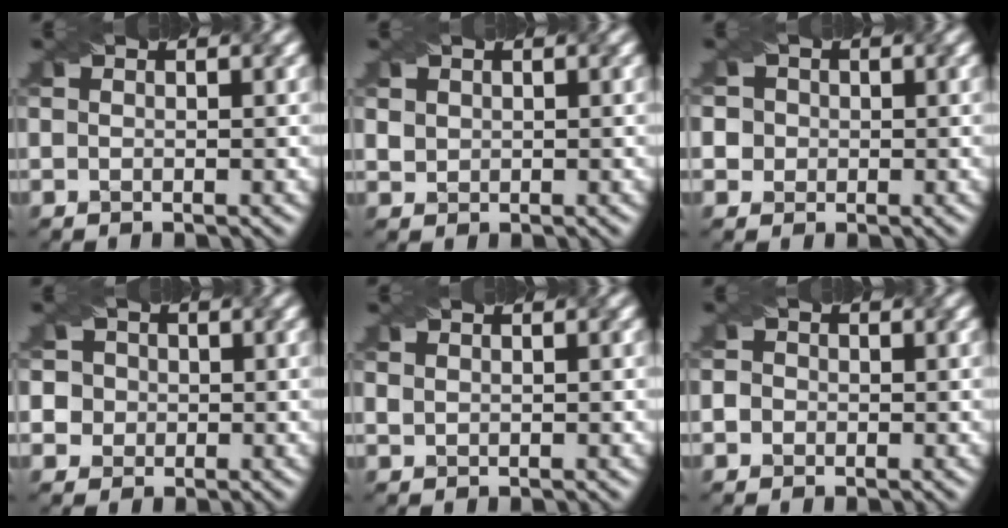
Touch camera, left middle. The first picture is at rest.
{"total": 1.5, "force": [0.9, 1.1, 0.5], "torque": [-0.025, 0.004, 0.032]}
{"total": 3.9, "force": [0.9, 3.6, 1.3], "torque": [-0.015, 0.030, -0.002]}
{"total": 5.1, "force": [0.9, 4.8, 1.5], "torque": [-0.025, 0.034, -0.005]}
{"total": 0.7, "force": [0.5, 0.3, 0.2], "torque": [-0.012, 0.000, 0.019]}
{"total": 2.0, "force": [0.0, 1.8, 0.8], "torque": [0.007, 0.024, -0.023]}